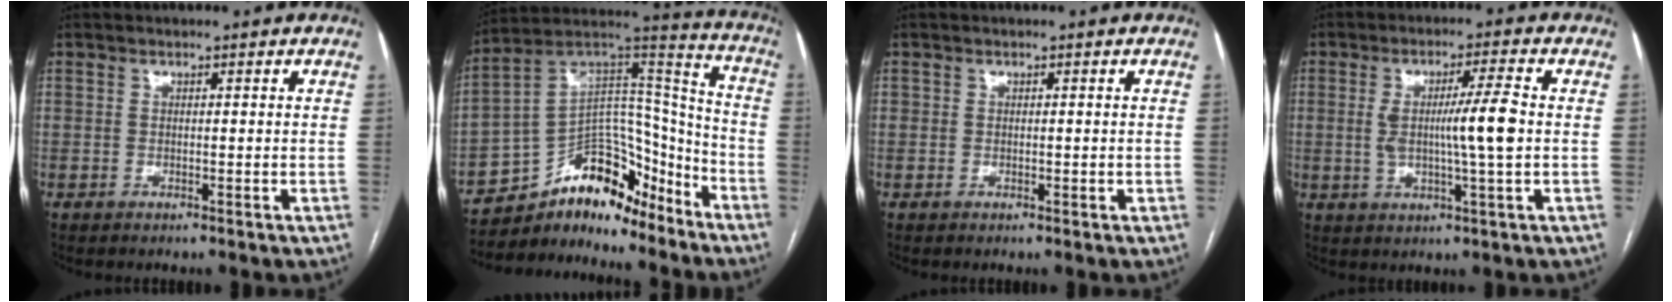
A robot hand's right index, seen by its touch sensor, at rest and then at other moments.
{"total": 16.6, "force": [-13.6, 6.5, 7.0], "torque": [-0.109, 0.070, -0.229]}
{"total": 0.6, "force": [0.0, 0.5, 0.3], "torque": [-0.001, 0.004, 0.002]}
{"total": 7.9, "force": [0.1, -0.1, 7.9], "torque": [-0.139, 0.000, 0.003]}